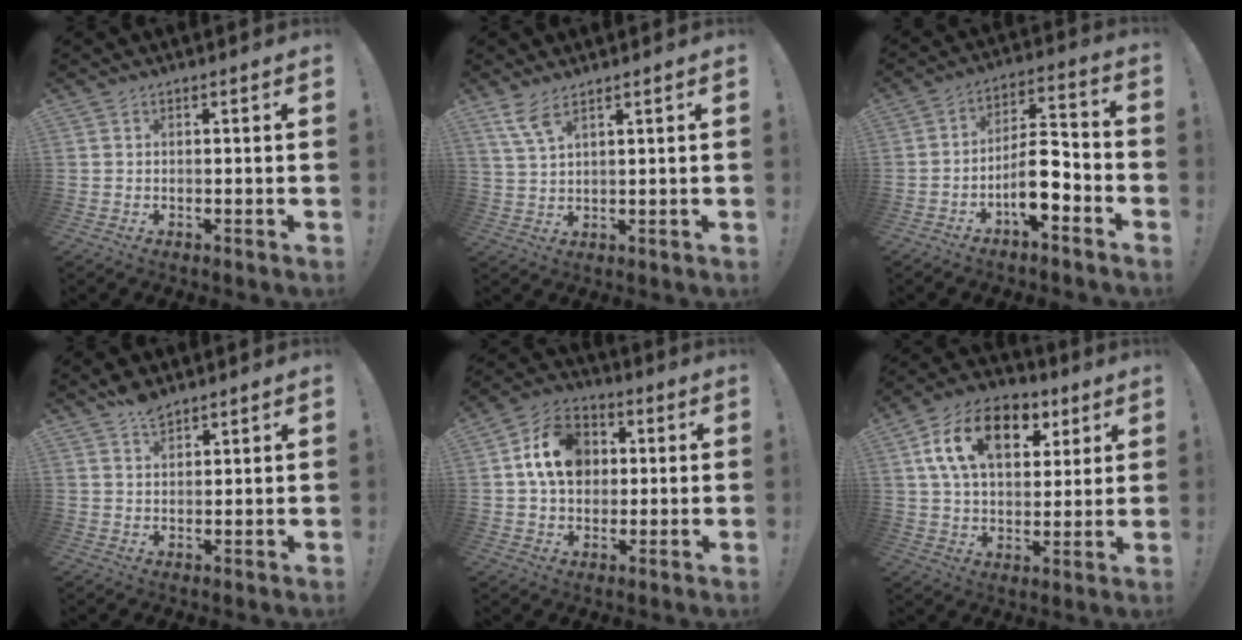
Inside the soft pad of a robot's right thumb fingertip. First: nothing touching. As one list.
[{"total": 5.7, "force": [3.9, 1.2, 4.0], "torque": [-0.083, -0.015, 0.072]}, {"total": 11.3, "force": [-5.4, 4.1, 9.0], "torque": [-0.159, 0.030, -0.087]}, {"total": 4.4, "force": [3.5, 1.8, 1.9], "torque": [-0.028, -0.022, 0.064]}, {"total": 14.8, "force": [3.1, 11.7, 8.5], "torque": [-0.145, 0.012, 0.066]}, {"total": 18.0, "force": [7.4, 11.4, 11.8], "torque": [-0.191, -0.019, 0.135]}]